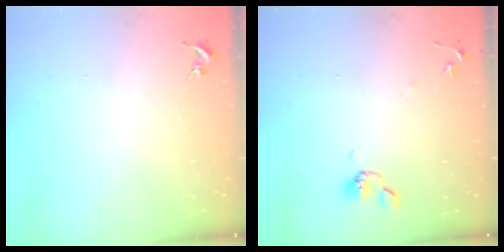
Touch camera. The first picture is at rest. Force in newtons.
{"total": 7.1, "press": 6.8, "slide": 1.8}